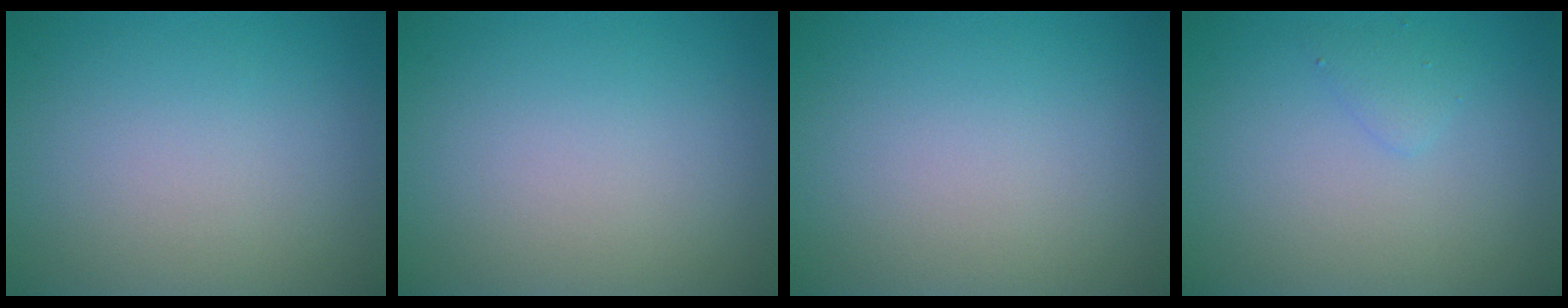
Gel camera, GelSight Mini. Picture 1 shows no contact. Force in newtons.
{"total": 0.0}
{"total": 0.0}
{"total": 1.0, "press": 1.0, "slide": 0.1}